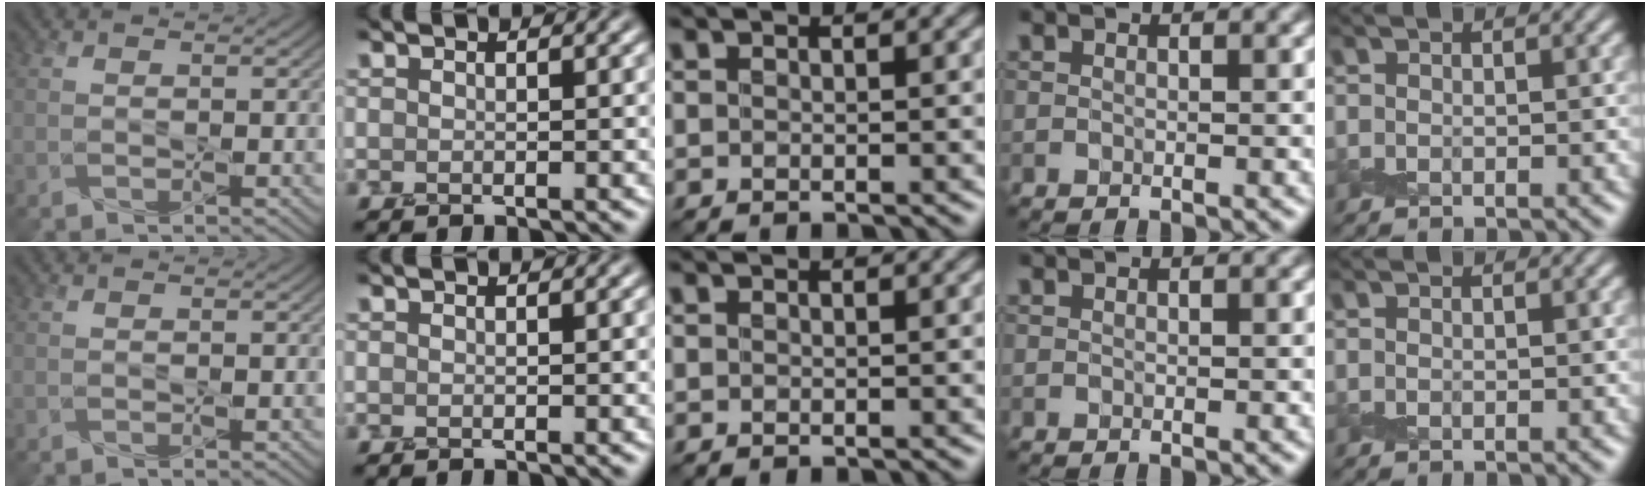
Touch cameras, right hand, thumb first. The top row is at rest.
{}